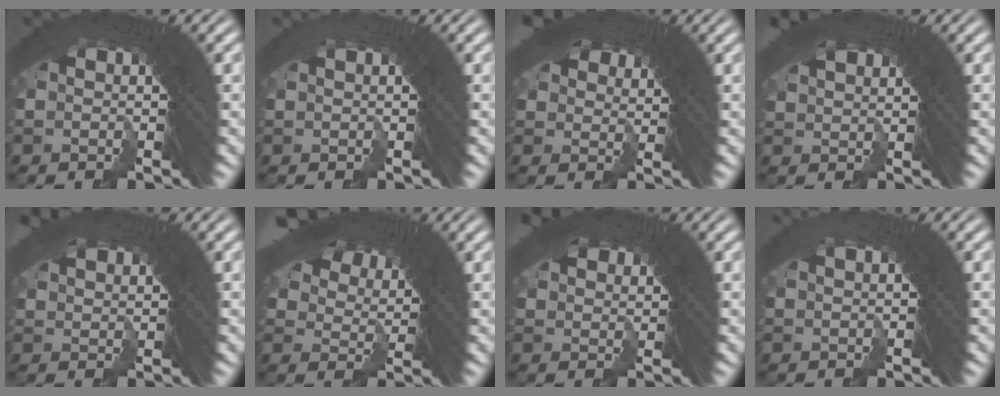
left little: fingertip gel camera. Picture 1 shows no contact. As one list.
[{"total": 1.1, "force": [-0.1, -0.7, -0.8], "torque": [0.019, -0.001, 0.001]}, {"total": 2.0, "force": [0.6, 1.9, 0.0], "torque": [0.012, -0.025, 0.020]}, {"total": 1.2, "force": [1.0, 0.0, 0.7], "torque": [0.005, -0.002, 0.024]}, {"total": 0.8, "force": [0.7, -0.2, 0.3], "torque": [0.010, -0.008, 0.021]}, {"total": 4.3, "force": [3.3, 1.7, 2.1], "torque": [-0.037, -0.006, 0.064]}, {"total": 1.0, "force": [0.5, 0.8, 0.2], "torque": [0.009, -0.018, 0.020]}, {"total": 1.9, "force": [0.1, -1.4, -1.2], "torque": [0.021, -0.001, 0.009]}]